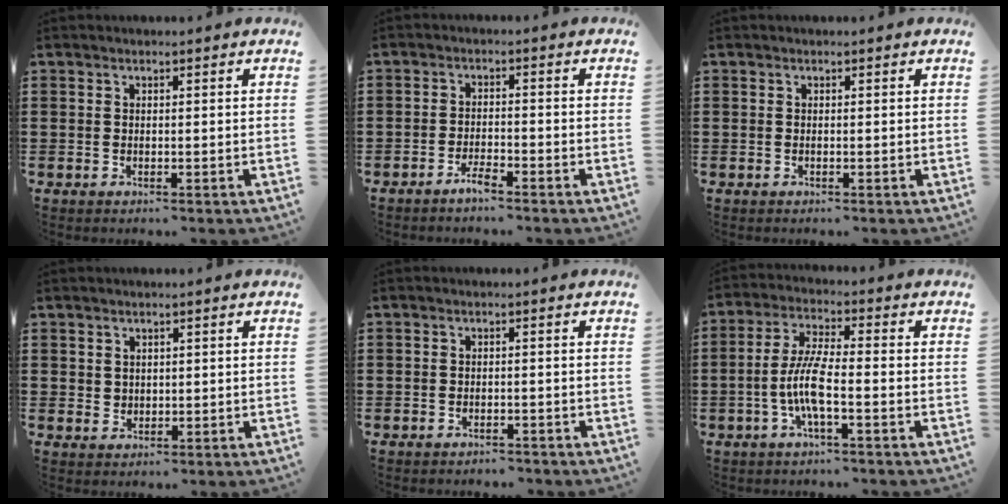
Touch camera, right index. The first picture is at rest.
{"total": 2.4, "force": [-2.1, 0.2, 1.1], "torque": [-0.023, 0.003, -0.039]}
{"total": 0.0}
{"total": 1.6, "force": [1.1, 1.2, 0.2], "torque": [-0.006, 0.005, 0.022]}
{"total": 1.3, "force": [-1.3, 0.2, 0.0], "torque": [-0.006, 0.002, -0.029]}
{"total": 7.2, "force": [-2.2, 1.4, 6.7], "torque": [-0.157, -0.013, -0.052]}